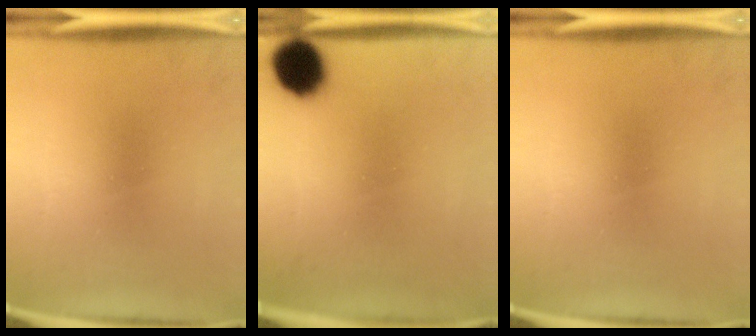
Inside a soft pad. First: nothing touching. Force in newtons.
{"total": 6.1}
{"total": 0.0}